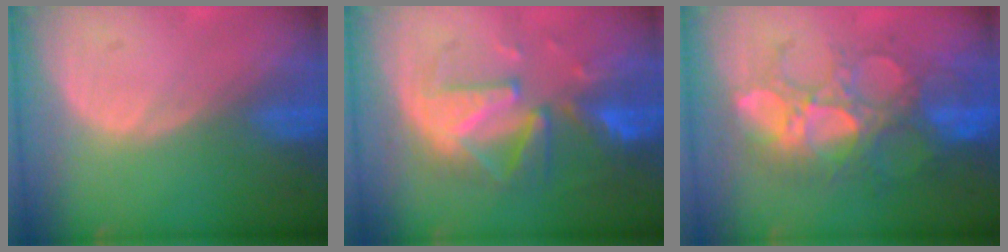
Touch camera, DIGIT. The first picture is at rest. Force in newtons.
{"total": 10.0, "press": 8.8, "slide": 4.7}
{"total": 10.1, "press": 9.6, "slide": 3.2}